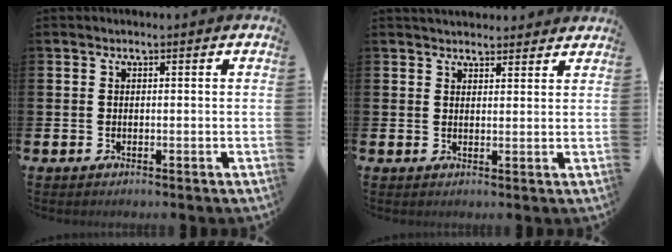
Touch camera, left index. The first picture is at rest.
{"total": 2.9, "force": [2.8, 0.7, 0.0], "torque": [0.003, -0.013, 0.051]}